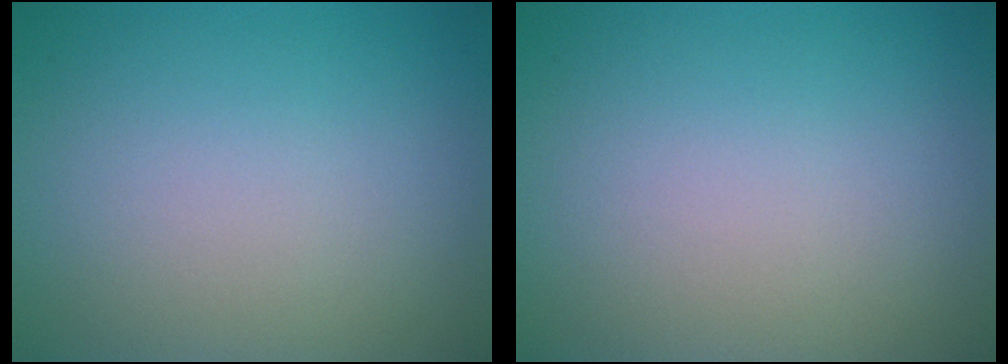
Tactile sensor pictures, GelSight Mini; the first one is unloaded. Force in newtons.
{"total": 0.0}